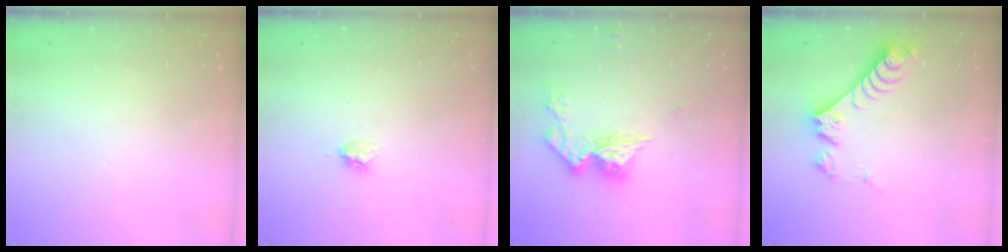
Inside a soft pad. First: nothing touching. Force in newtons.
{"total": 3.9, "press": 3.8, "slide": 0.6}
{"total": 14.3, "press": 14.3, "slide": 1.1}
{"total": 8.8, "press": 8.8, "slide": 0.4}